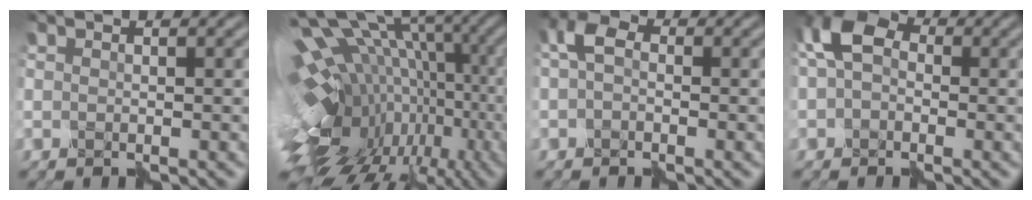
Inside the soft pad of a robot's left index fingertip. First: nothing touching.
{"total": 15.3, "force": [-2.8, 9.8, 11.4], "torque": [-0.185, 0.024, -0.006]}
{"total": 1.7, "force": [-0.2, 1.1, 1.3], "torque": [-0.031, 0.015, -0.008]}
{"total": 3.9, "force": [0.3, 2.7, 2.8], "torque": [-0.060, 0.025, -0.003]}